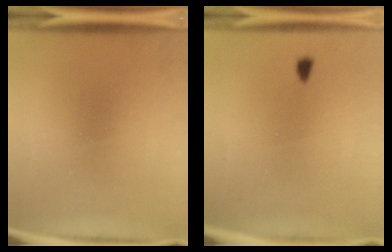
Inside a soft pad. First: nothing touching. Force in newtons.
{"total": 1.1}